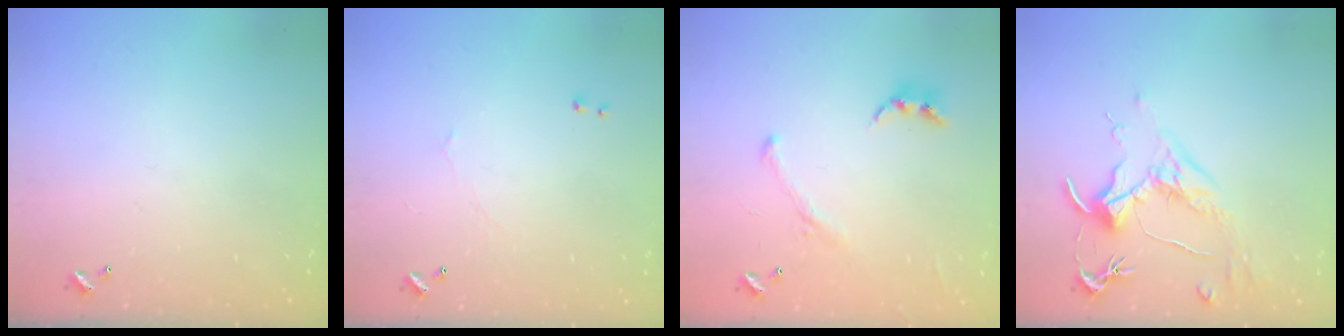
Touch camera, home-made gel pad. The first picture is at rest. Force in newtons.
{"total": 0.7, "press": 0.1, "slide": 0.7}
{"total": 1.6, "press": 1.4, "slide": 0.8}
{"total": 1.8, "press": 1.5, "slide": 0.9}